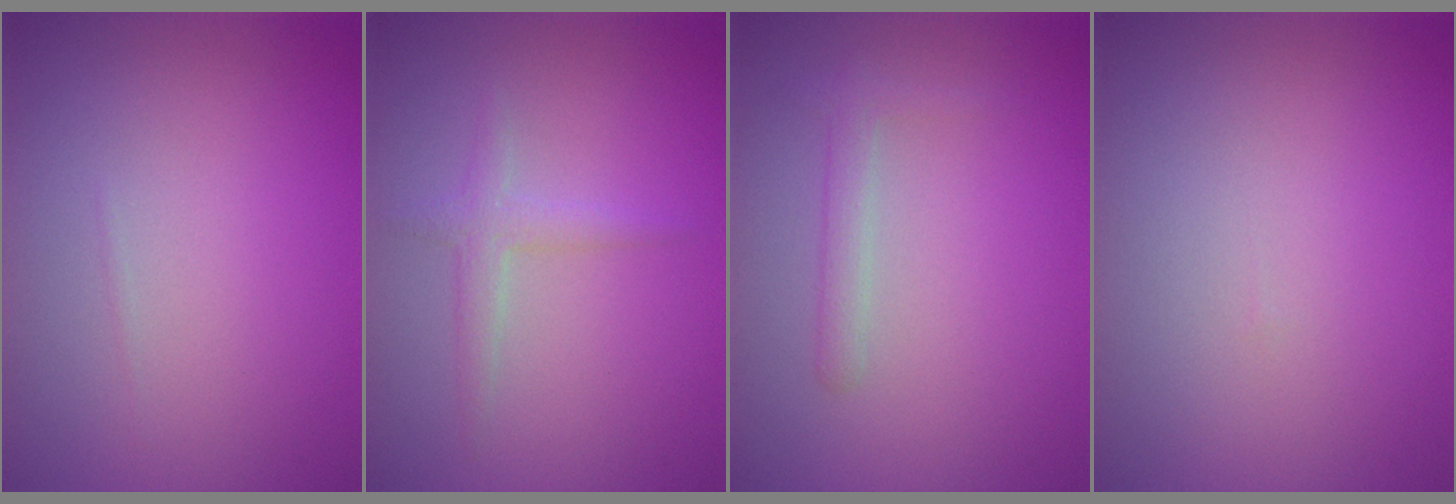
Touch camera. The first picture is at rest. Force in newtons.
{"total": 1.7, "press": 1.7, "slide": 0.1}
{"total": 0.9, "press": 0.9, "slide": 0.1}
{"total": 0.0}